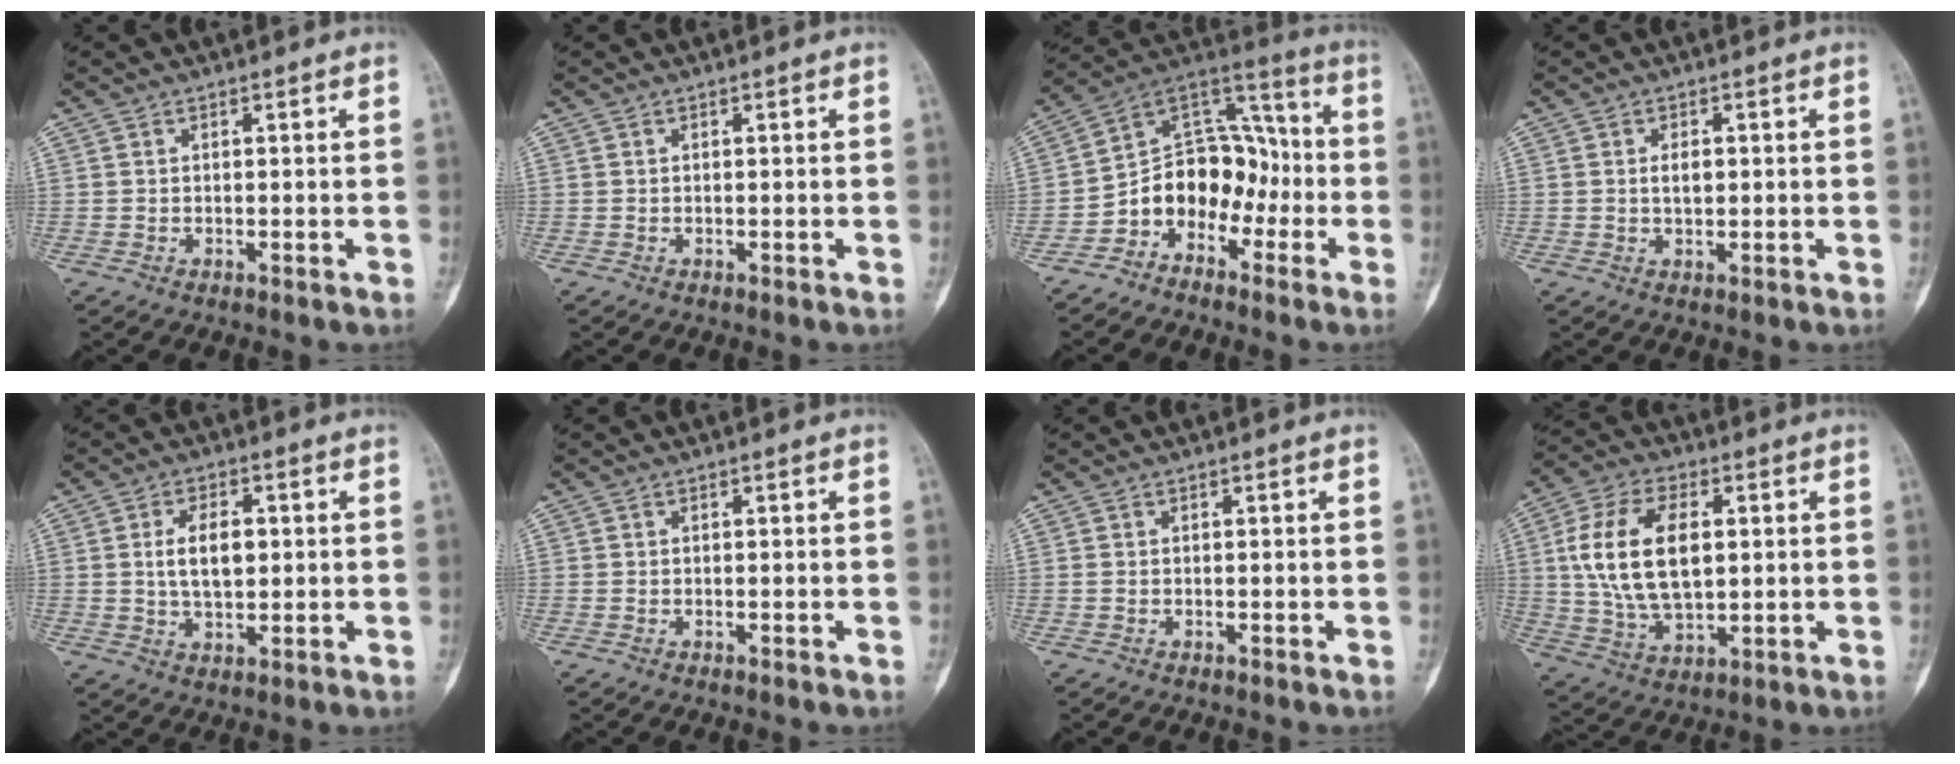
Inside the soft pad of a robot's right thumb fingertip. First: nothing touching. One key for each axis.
{"total": 0.0}
{"total": 13.6, "fx": -5.0, "fy": 10.3, "fz": 7.3, "tx": -0.075, "ty": 0.090, "tz": -0.098}
{"total": 2.6, "fx": 0.3, "fy": 1.4, "fz": 2.1, "tx": -0.030, "ty": 0.001, "tz": 0.005}
{"total": 7.4, "fx": 1.0, "fy": 4.2, "fz": 6.1, "tx": -0.096, "ty": -0.001, "tz": 0.017}
{"total": 0.0}
{"total": 0.0}
{"total": 16.6, "fx": 2.6, "fy": 9.4, "fz": 13.4, "tx": -0.247, "ty": 0.002, "tz": 0.051}